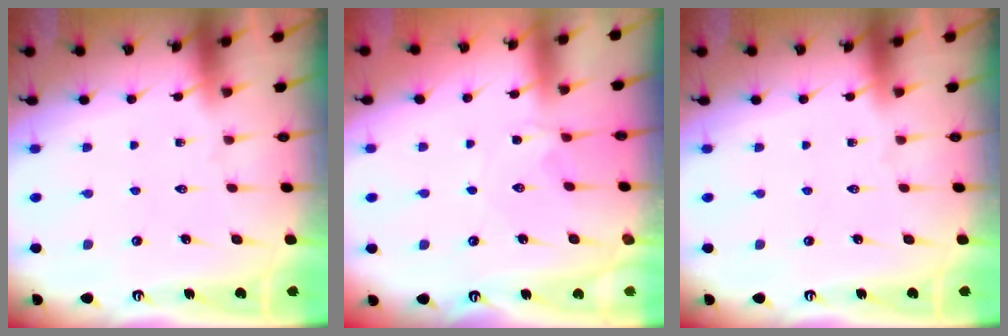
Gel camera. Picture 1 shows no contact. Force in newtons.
{"total": 1.7, "press": 1.6, "slide": 0.3}
{"total": 0.0}